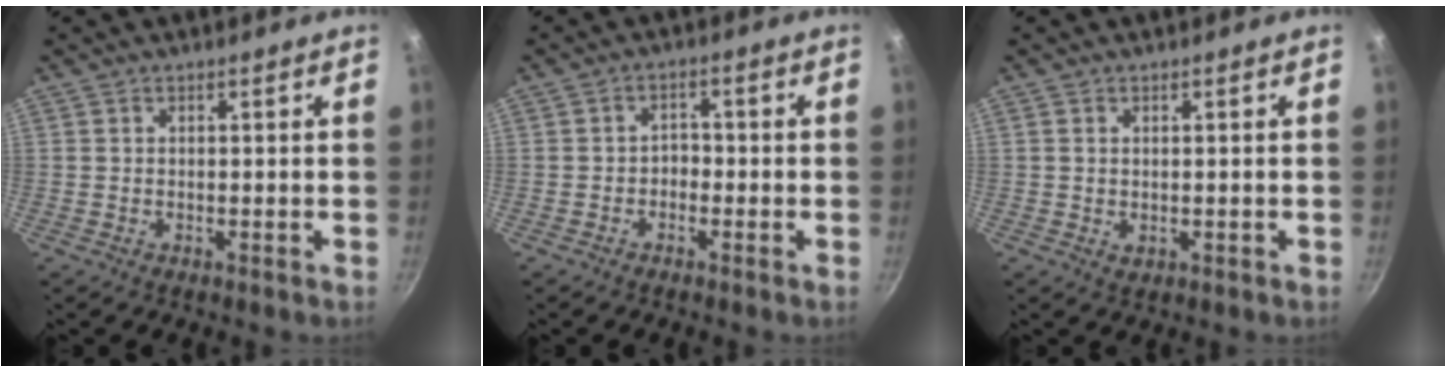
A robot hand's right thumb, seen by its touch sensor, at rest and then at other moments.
{"total": 2.3, "force": [-1.1, 1.7, 1.2], "torque": [-0.004, 0.017, -0.023]}
{"total": 1.1, "force": [0.0, 0.7, 0.8], "torque": [-0.012, -0.002, 0.001]}